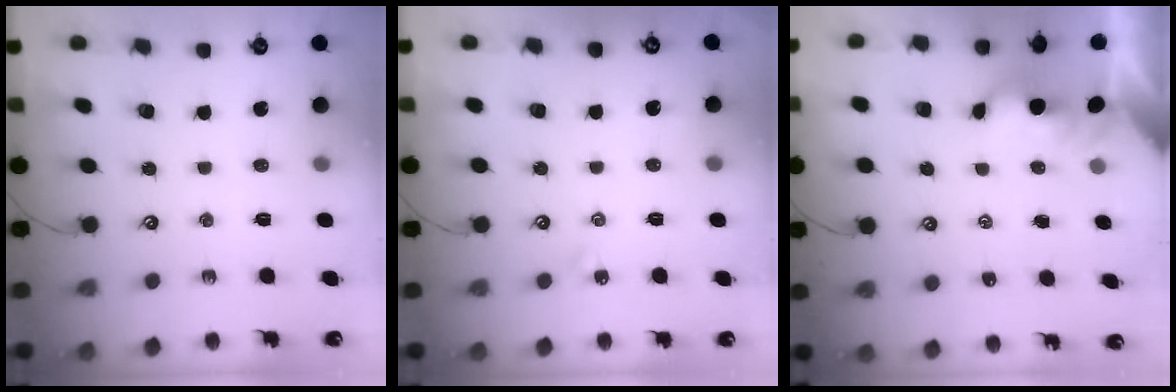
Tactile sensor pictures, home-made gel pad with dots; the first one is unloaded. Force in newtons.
{"total": 2.8, "press": 2.7, "slide": 0.4}
{"total": 1.5, "press": 1.5, "slide": 0.3}